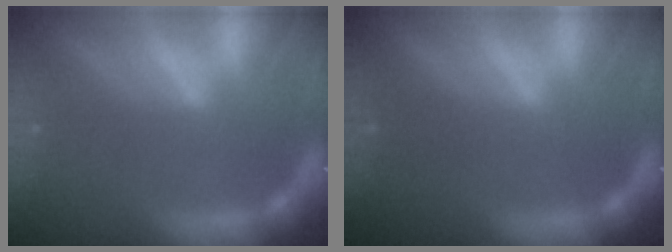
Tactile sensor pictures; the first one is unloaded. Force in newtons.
{"total": 1.0}